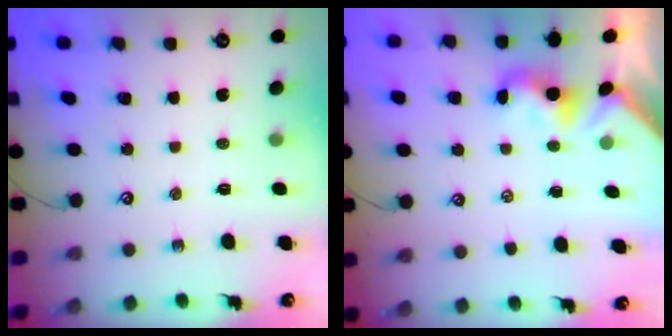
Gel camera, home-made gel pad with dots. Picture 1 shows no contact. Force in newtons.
{"total": 2.0, "press": 1.9, "slide": 0.4}